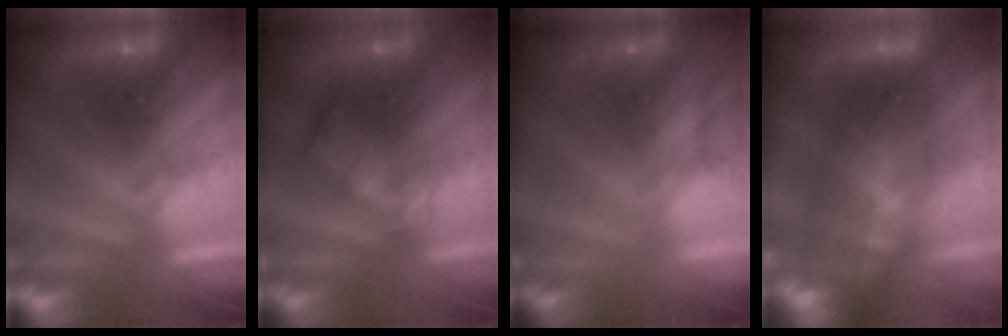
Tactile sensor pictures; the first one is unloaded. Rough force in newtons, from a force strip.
{"total": 2.4}
{"total": 1.7}
{"total": 5.6}